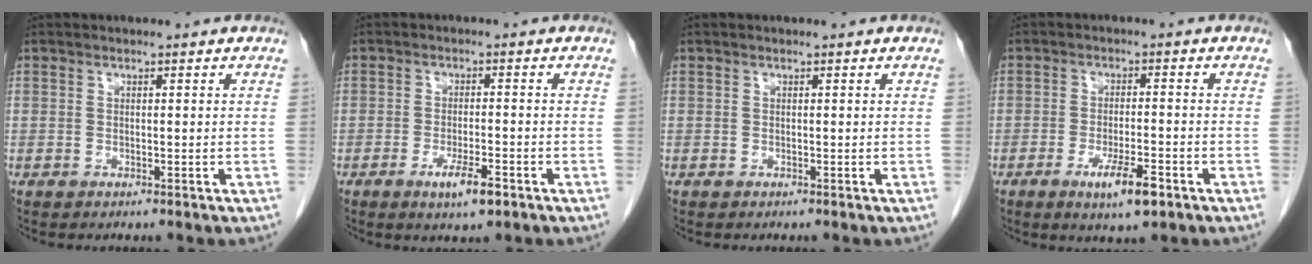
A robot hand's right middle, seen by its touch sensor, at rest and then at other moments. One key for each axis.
{"total": 4.7, "fx": -2.5, "fy": 1.0, "fz": 3.8, "tx": -0.069, "ty": -0.003, "tz": -0.040}
{"total": 0.0}
{"total": 6.0, "fx": -3.3, "fy": 1.2, "fz": 4.9, "tx": -0.088, "ty": -0.007, "tz": -0.049}